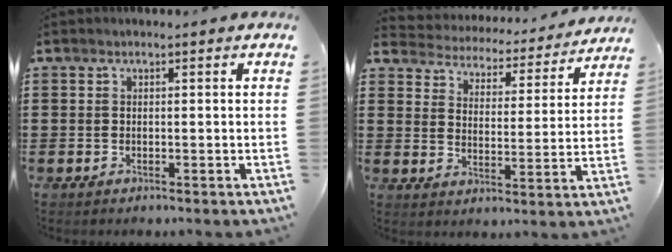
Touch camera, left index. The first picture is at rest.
{"total": 3.4, "force": [3.4, 0.3, -0.3], "torque": [-0.021, -0.035, 0.051]}